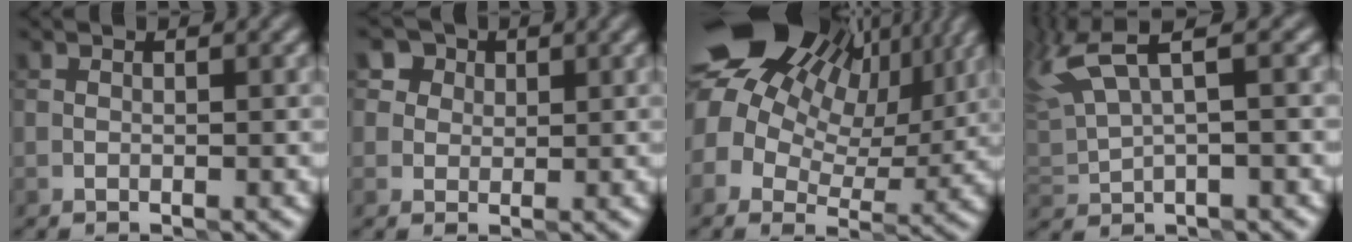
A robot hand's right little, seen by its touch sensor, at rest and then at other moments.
{"total": 6.2, "force": [3.6, 4.5, 2.4], "torque": [-0.049, 0.014, 0.050]}
{"total": 18.6, "force": [8.2, 13.2, 10.3], "torque": [-0.230, 0.044, 0.137]}
{"total": 5.9, "force": [2.9, 1.6, 4.9], "torque": [-0.127, 0.018, 0.056]}